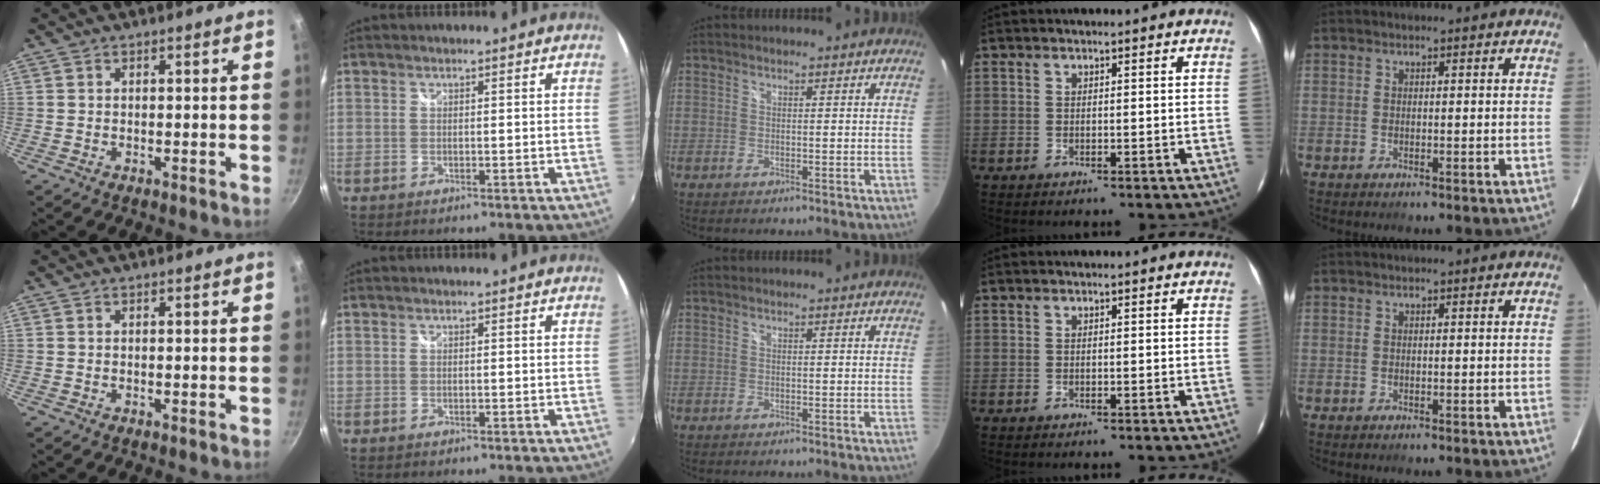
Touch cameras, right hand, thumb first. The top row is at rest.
{}